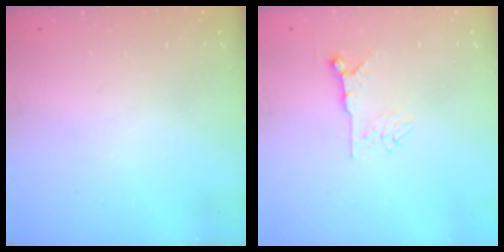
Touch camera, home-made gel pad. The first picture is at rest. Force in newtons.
{"total": 7.2, "press": 7.2, "slide": 0.5}